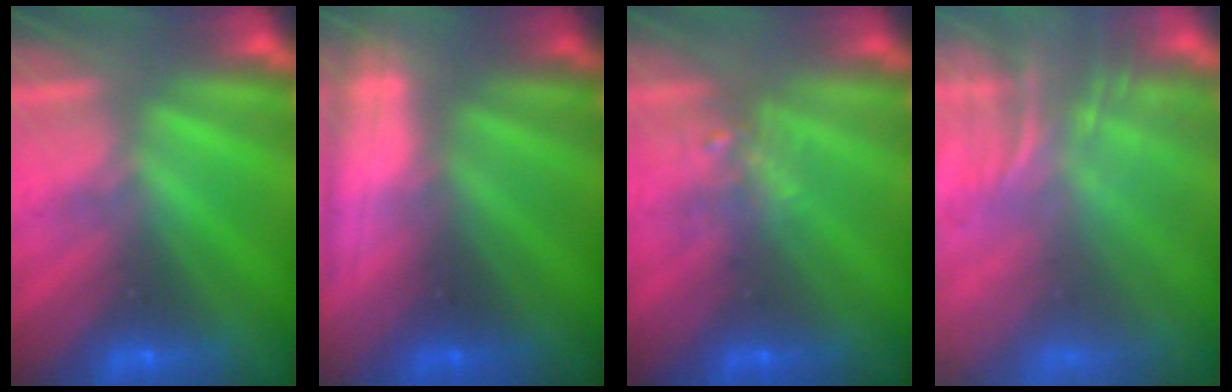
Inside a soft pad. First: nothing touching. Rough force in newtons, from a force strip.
{"total": 2.8}
{"total": 2.3}
{"total": 7.2}